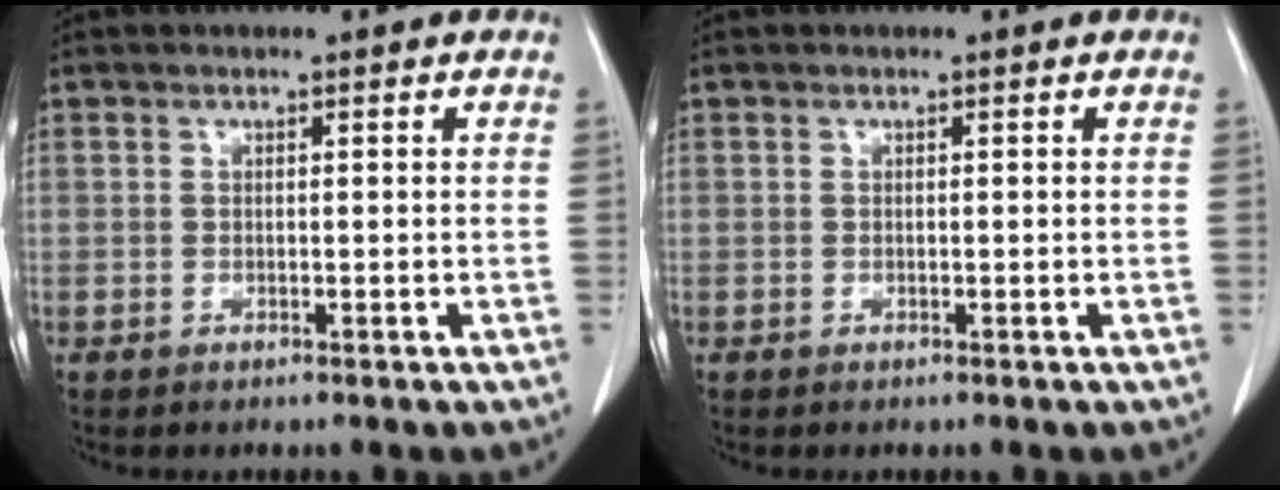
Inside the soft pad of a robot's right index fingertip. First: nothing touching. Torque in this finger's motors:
{"motor_torque": [0.00, 0.00, 0.00, 0.00]}